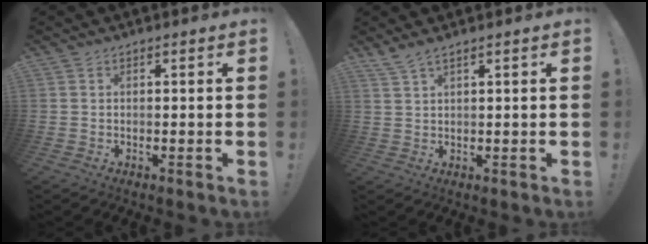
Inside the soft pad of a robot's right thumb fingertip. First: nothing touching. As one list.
[{"total": 2.9, "force": [2.3, 0.1, 1.7], "torque": [-0.042, -0.010, 0.043]}]